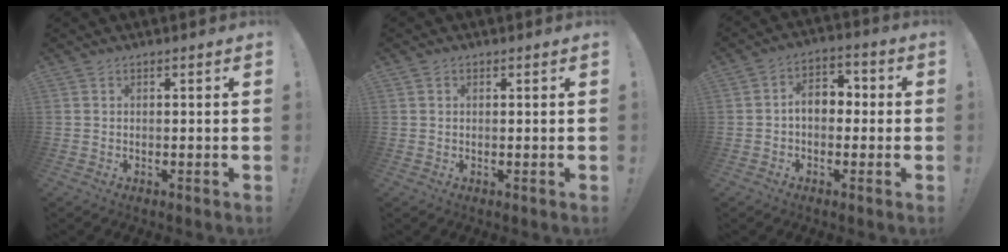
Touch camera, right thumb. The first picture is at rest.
{"total": 0.7, "force": [0.3, 0.6, 0.1], "torque": [0.000, 0.001, 0.005]}
{"total": 8.0, "force": [0.2, 5.4, 6.0], "torque": [-0.097, 0.014, 0.006]}